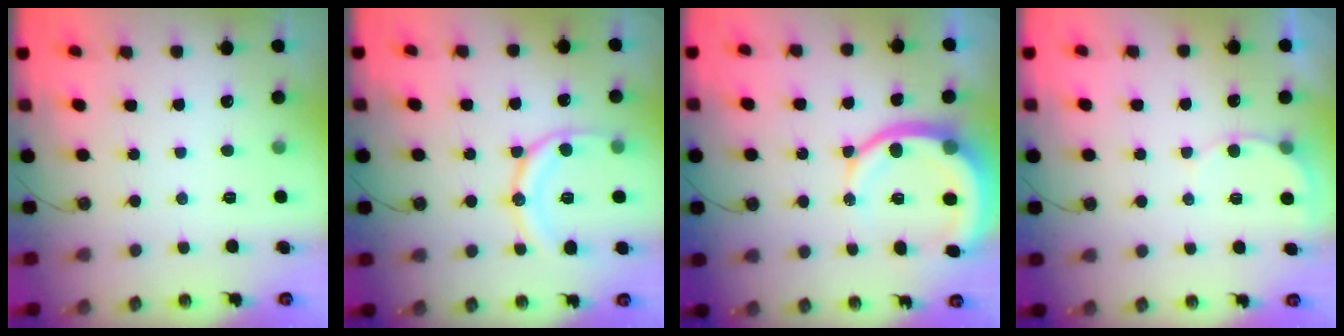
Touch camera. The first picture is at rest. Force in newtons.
{"total": 14.5, "press": 14.4, "slide": 1.6}
{"total": 11.0, "press": 11.0, "slide": 1.0}
{"total": 4.8, "press": 4.8, "slide": 0.4}